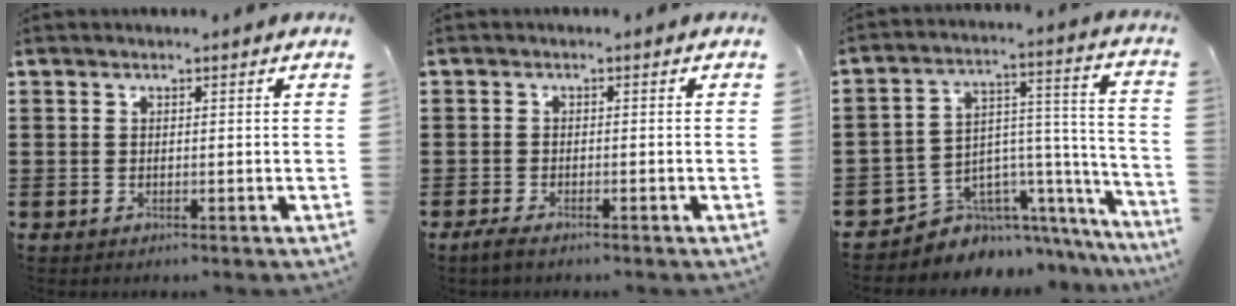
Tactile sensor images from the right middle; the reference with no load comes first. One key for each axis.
{"total": 1.6, "fx": -1.3, "fy": 0.2, "fz": 0.8, "tx": -0.025, "ty": -0.004, "tz": -0.028}
{"total": 5.7, "fx": -4.6, "fy": 3.4, "fz": -0.1, "tx": -0.013, "ty": -0.009, "tz": -0.083}